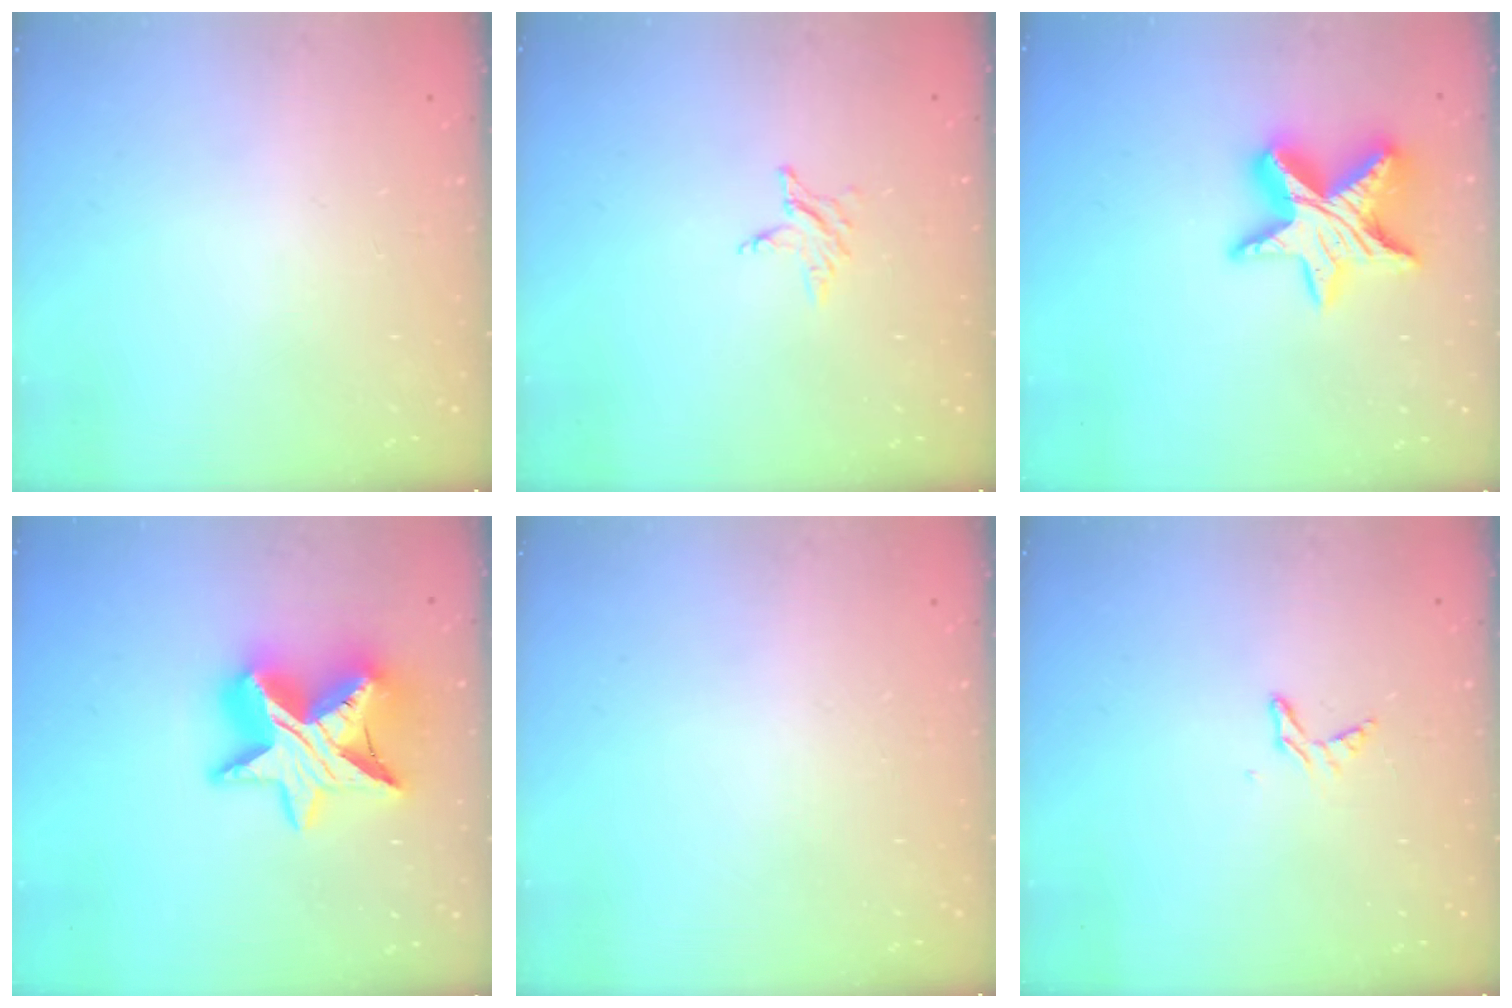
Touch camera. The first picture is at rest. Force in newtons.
{"total": 2.9, "press": 2.9, "slide": 0.3}
{"total": 16.4, "press": 16.3, "slide": 1.2}
{"total": 16.8, "press": 16.8, "slide": 1.1}
{"total": 0.0}
{"total": 5.1, "press": 5.1, "slide": 0.5}